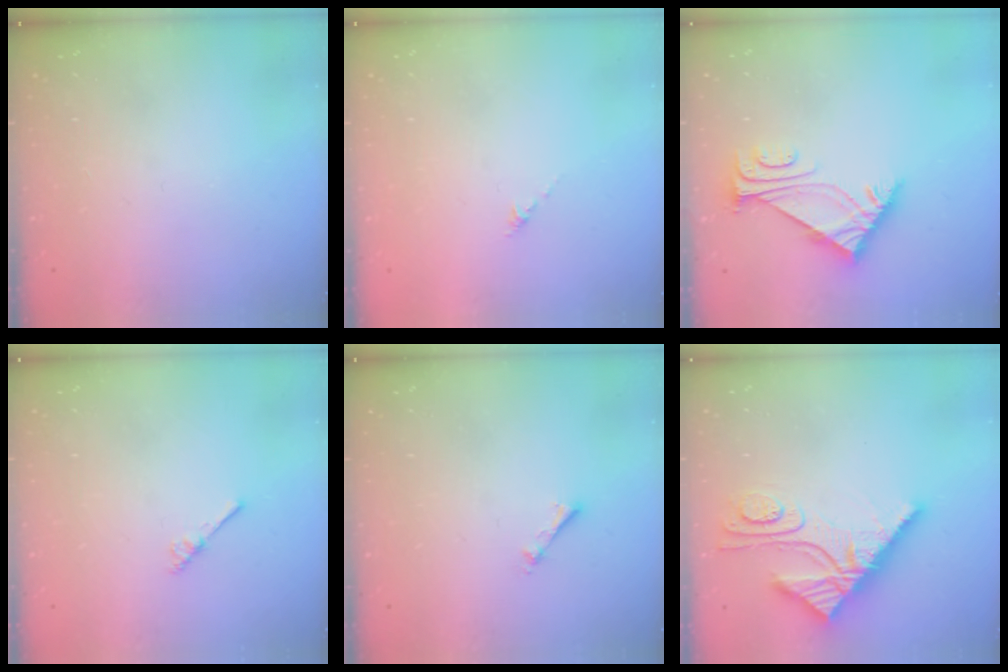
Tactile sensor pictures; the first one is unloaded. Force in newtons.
{"total": 0.0}
{"total": 6.1, "press": 6.0, "slide": 1.1}
{"total": 3.0, "press": 3.0, "slide": 0.3}
{"total": 2.7, "press": 2.7, "slide": 0.4}
{"total": 14.1, "press": 14.1, "slide": 0.9}